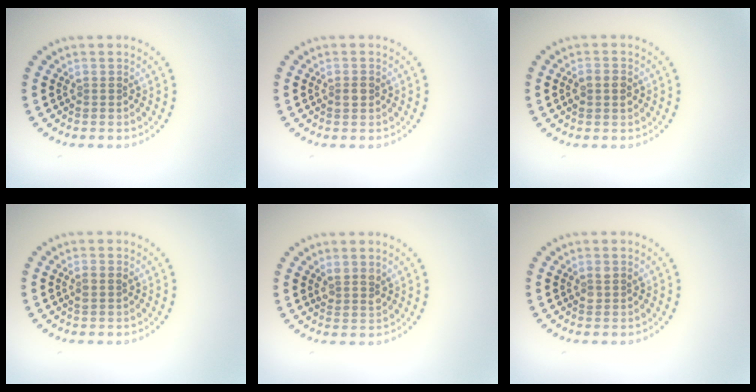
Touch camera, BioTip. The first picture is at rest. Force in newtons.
{"total": 1.2, "press": 1.2, "slide": 0.1}
{"total": 1.6, "press": 1.6, "slide": 0.1}
{"total": 1.1, "press": 1.1, "slide": 0.3}
{"total": 1.7, "press": 1.5, "slide": 0.8}
{"total": 1.1, "press": 1.1, "slide": 0.4}